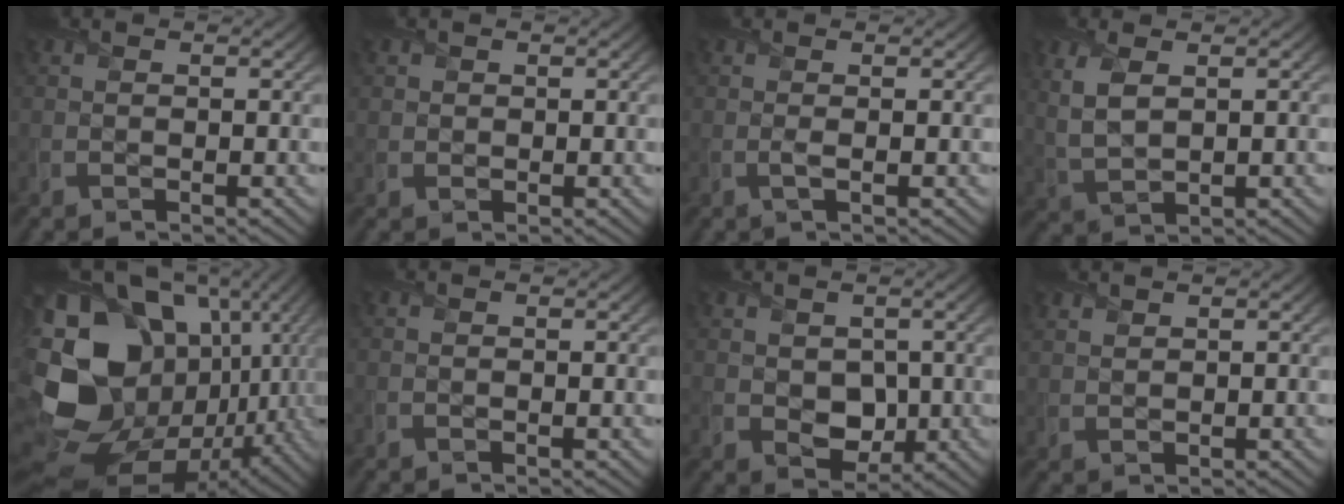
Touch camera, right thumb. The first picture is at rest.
{"total": 1.3, "force": [0.5, 1.2, 0.1], "torque": [-0.003, -0.006, 0.007]}
{"total": 1.0, "force": [0.0, 0.1, 1.0], "torque": [-0.023, 0.000, -0.002]}
{"total": 4.9, "force": [1.6, 2.4, 3.9], "torque": [-0.106, 0.000, 0.037]}
{"total": 20.9, "force": [0.3, 16.4, 13.0], "torque": [-0.288, -0.027, 0.038]}
{"total": 0.0}
{"total": 4.3, "force": [0.3, 3.3, 2.7], "torque": [-0.063, -0.014, 0.011]}
{"total": 1.9, "force": [1.5, 0.8, 0.7], "torque": [-0.020, 0.002, 0.038]}